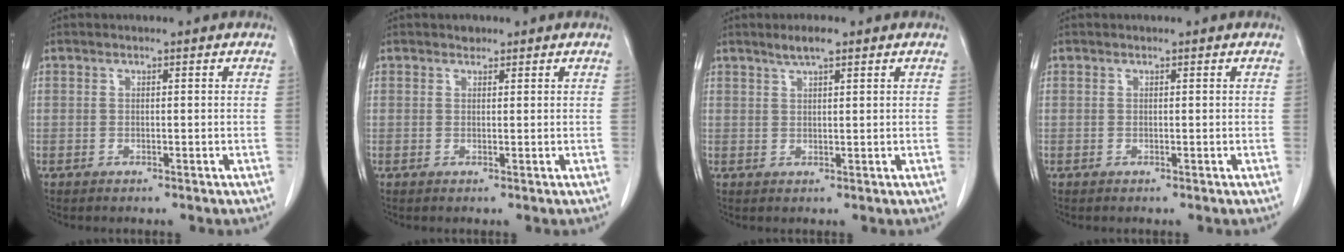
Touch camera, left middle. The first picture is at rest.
{"total": 0.8, "force": [0.7, 0.5, 0.0], "torque": [-0.004, -0.002, 0.008]}
{"total": 2.8, "force": [2.1, 0.3, 1.9], "torque": [-0.042, 0.004, 0.038]}
{"total": 0.0}